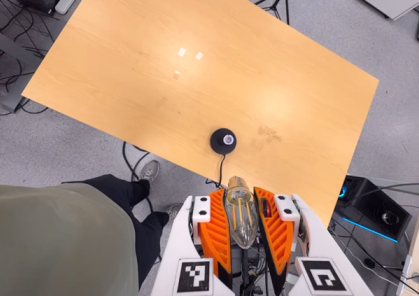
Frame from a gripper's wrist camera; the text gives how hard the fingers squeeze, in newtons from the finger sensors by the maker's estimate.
{"total": 21.6, "left": 23.4, "right": 19.8}